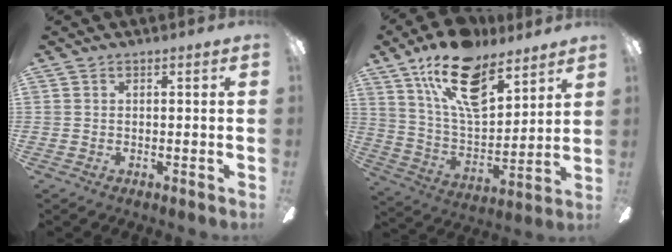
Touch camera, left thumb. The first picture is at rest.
{"total": 20.1, "force": [13.1, 9.3, 12.2], "torque": [-0.207, -0.066, 0.230]}